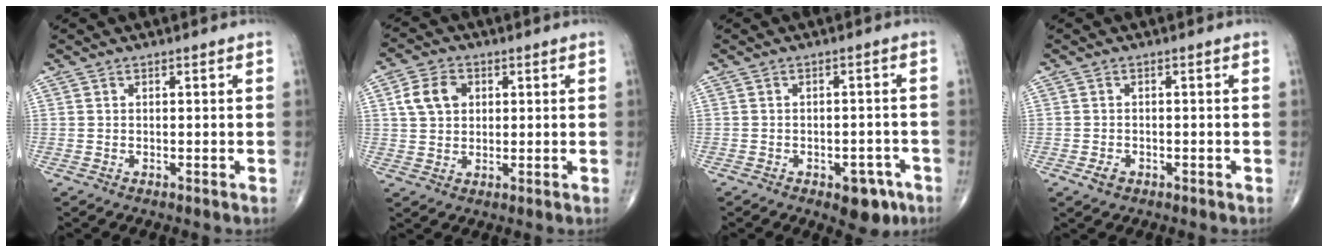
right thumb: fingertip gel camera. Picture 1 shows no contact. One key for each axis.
{"total": 6.6, "fx": 1.8, "fy": 5.0, "fz": 3.9, "tx": -0.061, "ty": 0.004, "tz": 0.029}
{"total": 6.1, "fx": -3.4, "fy": 3.3, "fz": 3.9, "tx": -0.025, "ty": 0.022, "tz": -0.040}
{"total": 1.9, "fx": -1.0, "fy": 1.3, "fz": 1.0, "tx": -0.015, "ty": 0.002, "tz": -0.015}